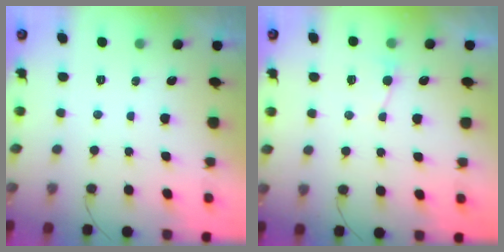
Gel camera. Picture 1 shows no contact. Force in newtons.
{"total": 3.7, "press": 3.7, "slide": 0.5}